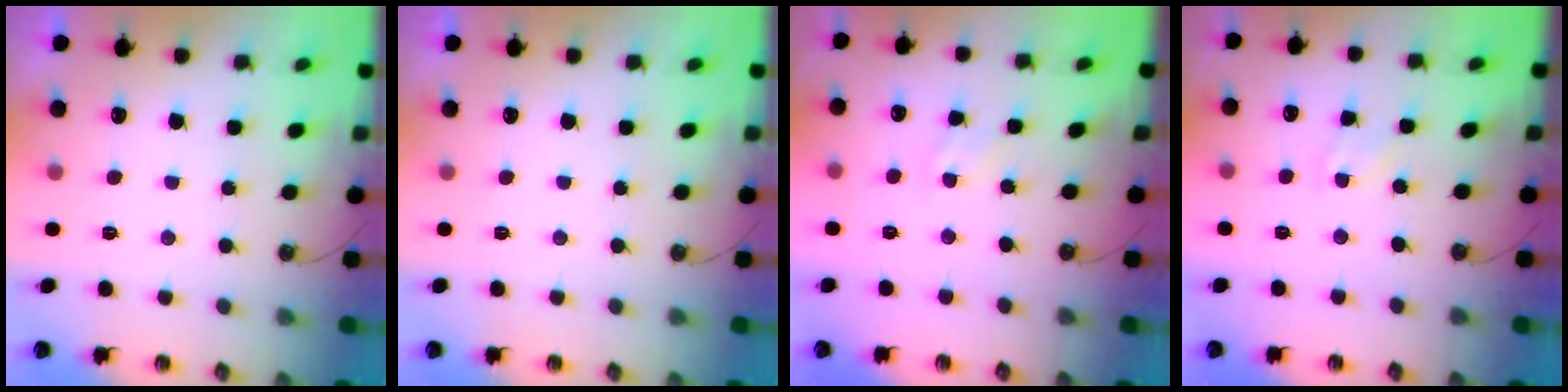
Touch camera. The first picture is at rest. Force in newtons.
{"total": 0.0}
{"total": 1.3, "press": 1.3, "slide": 0.3}
{"total": 2.3, "press": 2.2, "slide": 0.4}